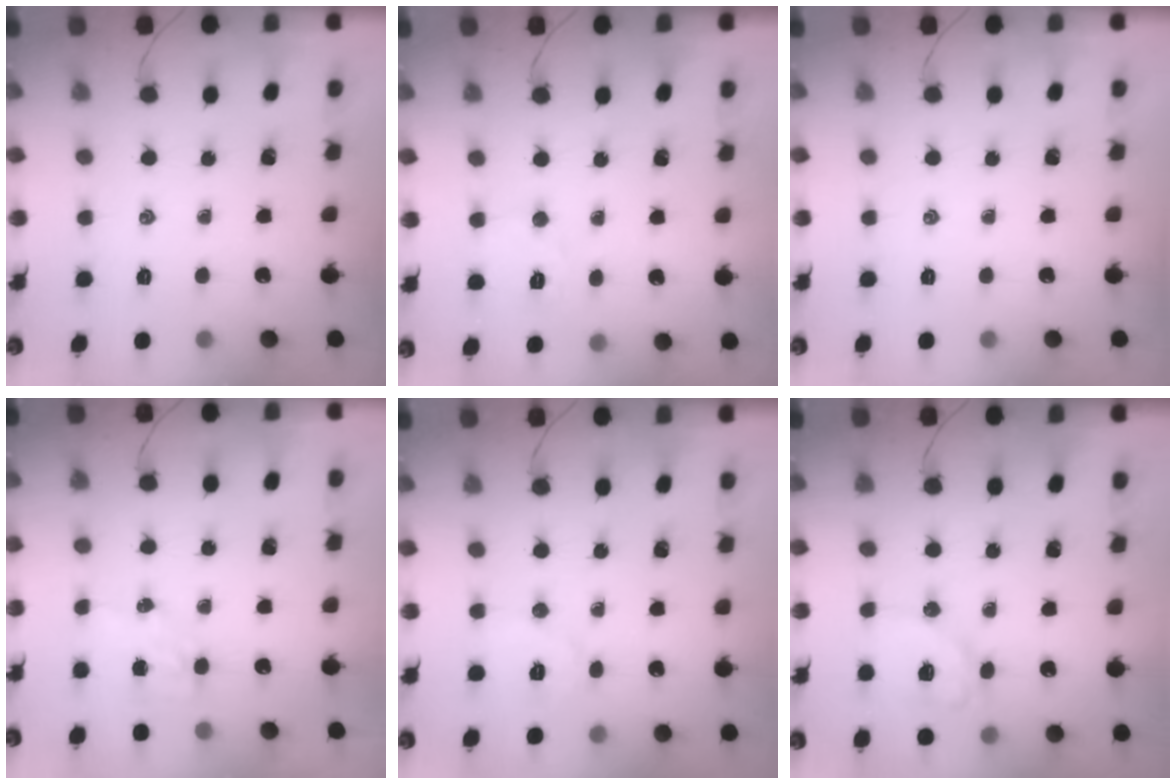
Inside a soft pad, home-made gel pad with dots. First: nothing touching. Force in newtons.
{"total": 6.4, "press": 6.3, "slide": 1.2}
{"total": 0.0}
{"total": 4.3, "press": 4.3, "slide": 0.5}
{"total": 6.7, "press": 6.5, "slide": 1.3}
{"total": 9.6, "press": 9.5, "slide": 0.6}